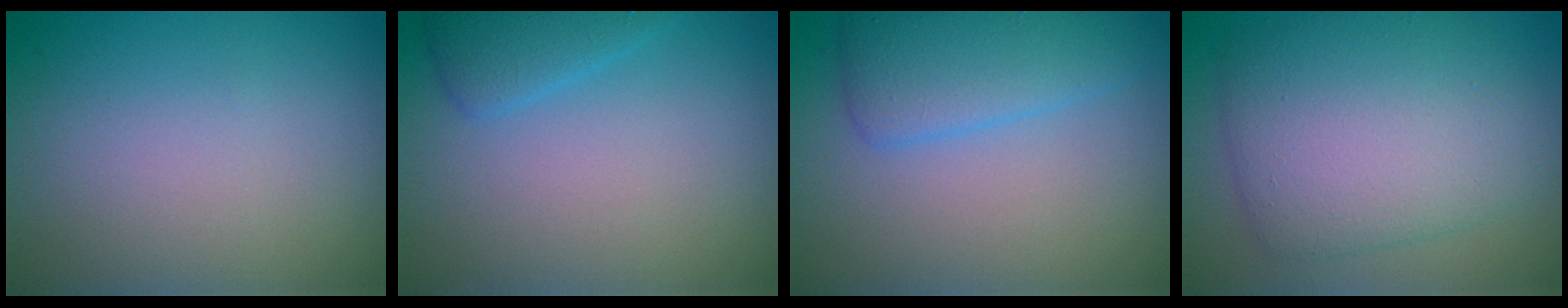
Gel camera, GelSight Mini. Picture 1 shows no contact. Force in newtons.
{"total": 2.2, "press": 2.2, "slide": 0.2}
{"total": 3.9, "press": 3.9, "slide": 0.2}
{"total": 7.2, "press": 7.2, "slide": 0.1}